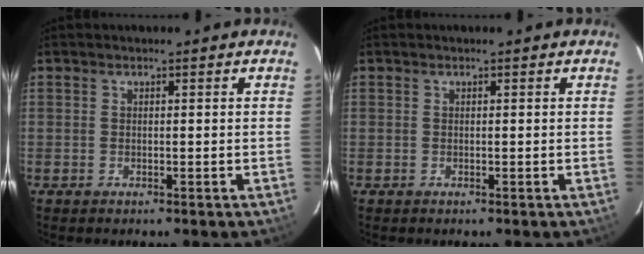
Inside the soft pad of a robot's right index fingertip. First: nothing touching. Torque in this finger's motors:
{"motor_torque": [0.00, 0.00, 0.00, 0.00]}